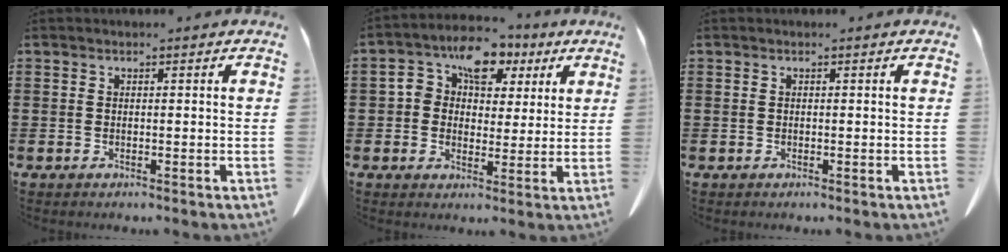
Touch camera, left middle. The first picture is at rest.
{"total": 7.6, "force": [3.3, 5.5, 4.1], "torque": [-0.088, 0.011, 0.056]}
{"total": 0.0}